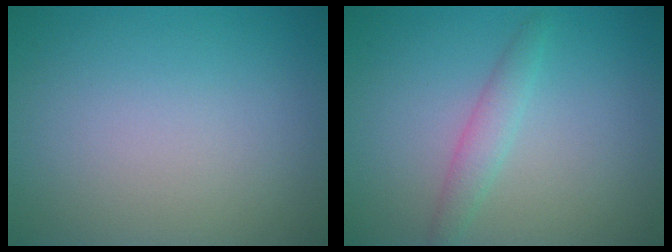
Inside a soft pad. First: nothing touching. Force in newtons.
{"total": 1.9, "press": 1.9, "slide": 0.1}